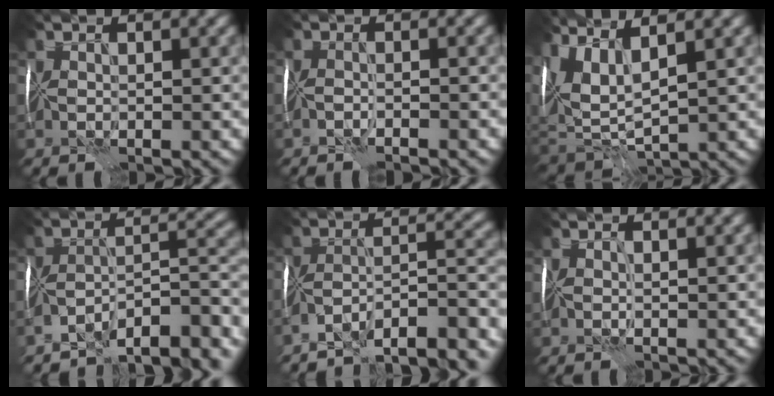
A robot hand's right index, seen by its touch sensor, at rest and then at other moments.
{"total": 1.8, "force": [-1.7, -0.7, 0.1], "torque": [0.000, -0.001, -0.032]}
{"total": 6.6, "force": [2.3, 2.4, 5.7], "torque": [-0.139, -0.005, 0.054]}
{"total": 10.2, "force": [-8.8, 2.6, 4.6], "torque": [-0.047, -0.002, -0.139]}
{"total": 12.6, "force": [-11.3, 2.3, 5.2], "torque": [-0.069, 0.010, -0.155]}
{"total": 0.5, "force": [0.3, -0.2, 0.4], "torque": [-0.010, -0.002, 0.005]}